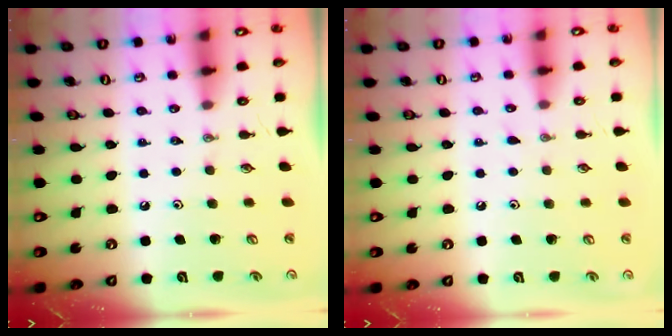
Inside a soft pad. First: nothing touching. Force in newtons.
{"total": 4.3, "press": 4.2, "slide": 0.5}